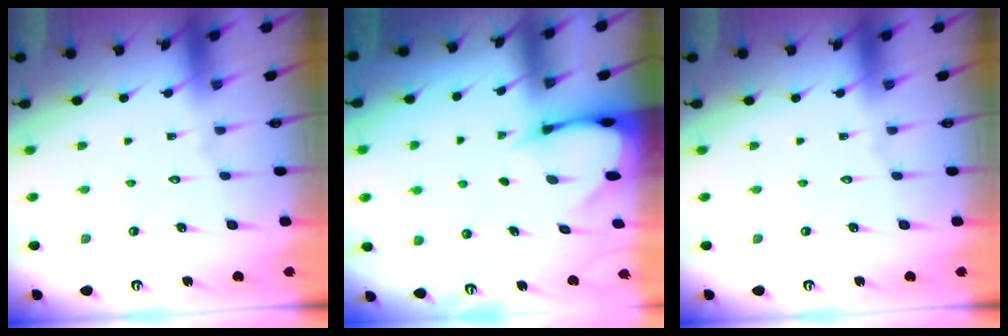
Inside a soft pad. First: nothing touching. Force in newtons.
{"total": 2.7, "press": 2.7, "slide": 0.4}
{"total": 0.0}